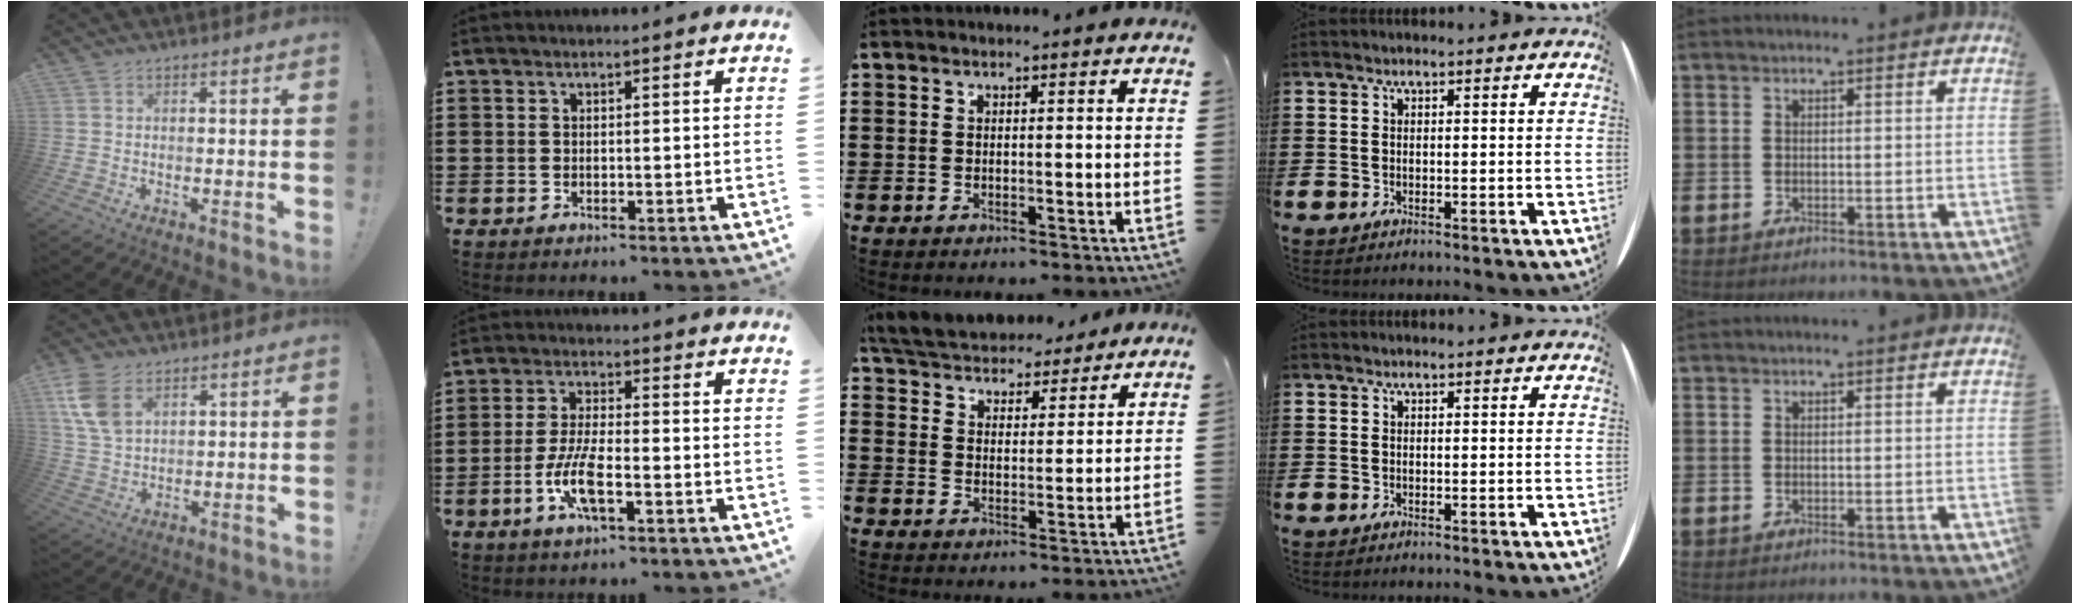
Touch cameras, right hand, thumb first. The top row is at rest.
{"thumb": {"total": 9.2, "force": [4.6, 5.7, 5.7], "torque": [-0.107, -0.007, 0.091]}, "index": {"total": 7.1, "force": [-2.6, 1.9, 6.2], "torque": [-0.136, -0.011, -0.051]}, "middle": {"total": 5.7, "force": [5.6, 1.2, 0.1], "torque": [-0.033, -0.030, 0.100]}}